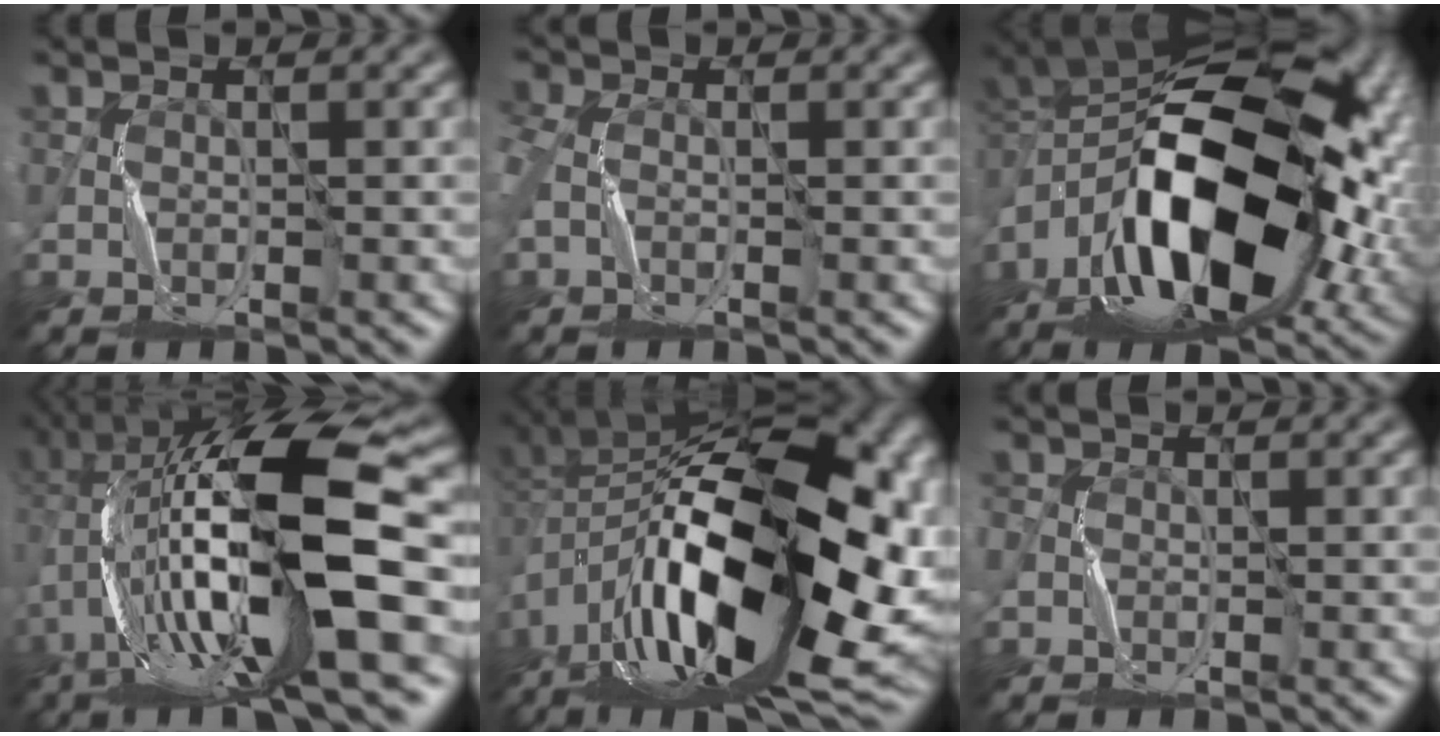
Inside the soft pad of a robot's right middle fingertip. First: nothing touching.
{"total": 2.2, "force": [-0.2, 1.4, 1.6], "torque": [-0.051, -0.005, -0.006]}
{"total": 17.4, "force": [-4.6, 8.9, 14.2], "torque": [-0.263, 0.021, -0.084]}
{"total": 16.4, "force": [-1.2, 4.5, 15.7], "torque": [-0.277, 0.033, -0.021]}
{"total": 20.4, "force": [-3.6, 10.6, 17.0], "torque": [-0.302, -0.004, -0.063]}
{"total": 0.6, "force": [-0.3, 0.5, 0.1], "torque": [0.003, -0.002, -0.004]}